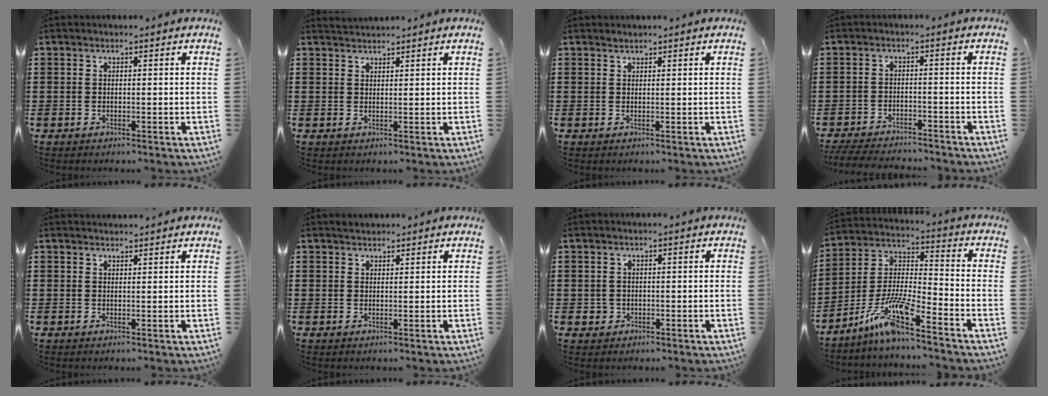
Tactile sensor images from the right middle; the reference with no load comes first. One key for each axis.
{"total": 1.5, "fx": 1.5, "fy": 0.2, "fz": 0.0, "tx": -0.003, "ty": 0.004, "tz": 0.029}
{"total": 0.6, "fx": 0.6, "fy": 0.2, "fz": 0.0, "tx": -0.002, "ty": -0.001, "tz": 0.012}
{"total": 4.2, "fx": -4.1, "fy": 0.5, "fz": 0.8, "tx": -0.020, "ty": 0.000, "tz": -0.084}
{"total": 1.1, "fx": 1.1, "fy": 0.1, "fz": 0.0, "tx": 0.007, "ty": -0.003, "tz": 0.019}
{"total": 1.2, "fx": 1.1, "fy": 0.5, "fz": -0.1, "tx": 0.008, "ty": 0.000, "tz": 0.019}
{"total": 1.1, "fx": -0.2, "fy": 1.1, "fz": 0.3, "tx": -0.008, "ty": 0.006, "tz": -0.007}
{"total": 10.2, "fx": -7.7, "fy": 1.0, "fz": 6.6, "tx": -0.149, "ty": -0.006, "tz": -0.155}